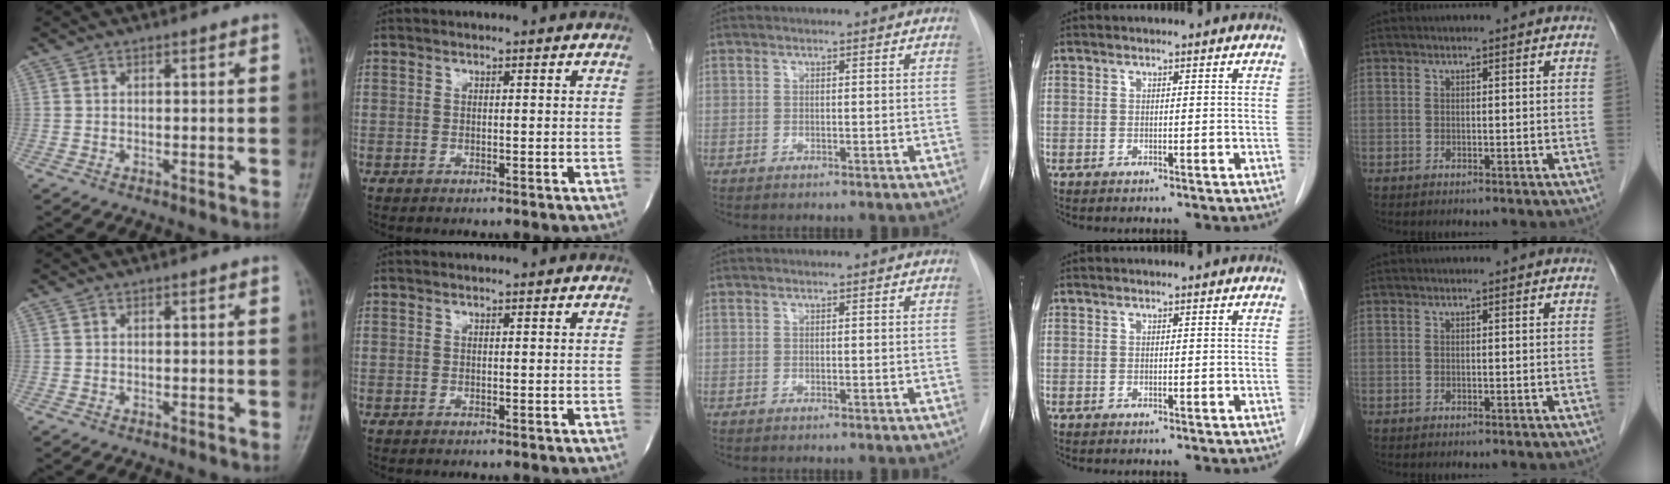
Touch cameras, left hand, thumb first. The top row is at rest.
{}